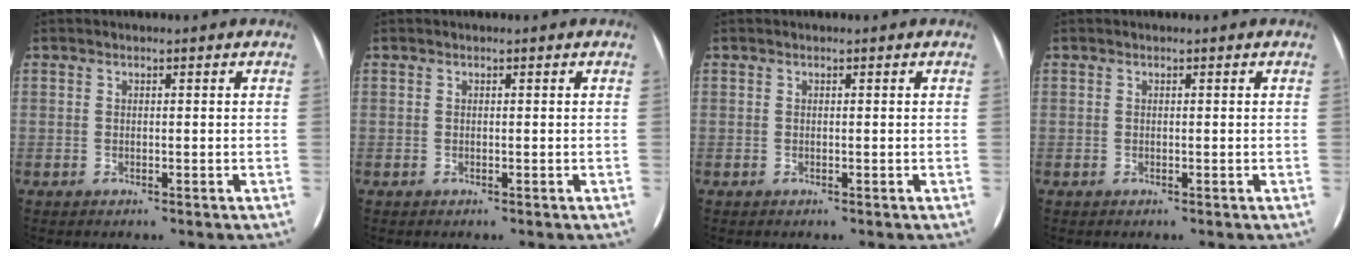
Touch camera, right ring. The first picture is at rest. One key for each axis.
{"total": 0.0}
{"total": 0.0}
{"total": 0.0}